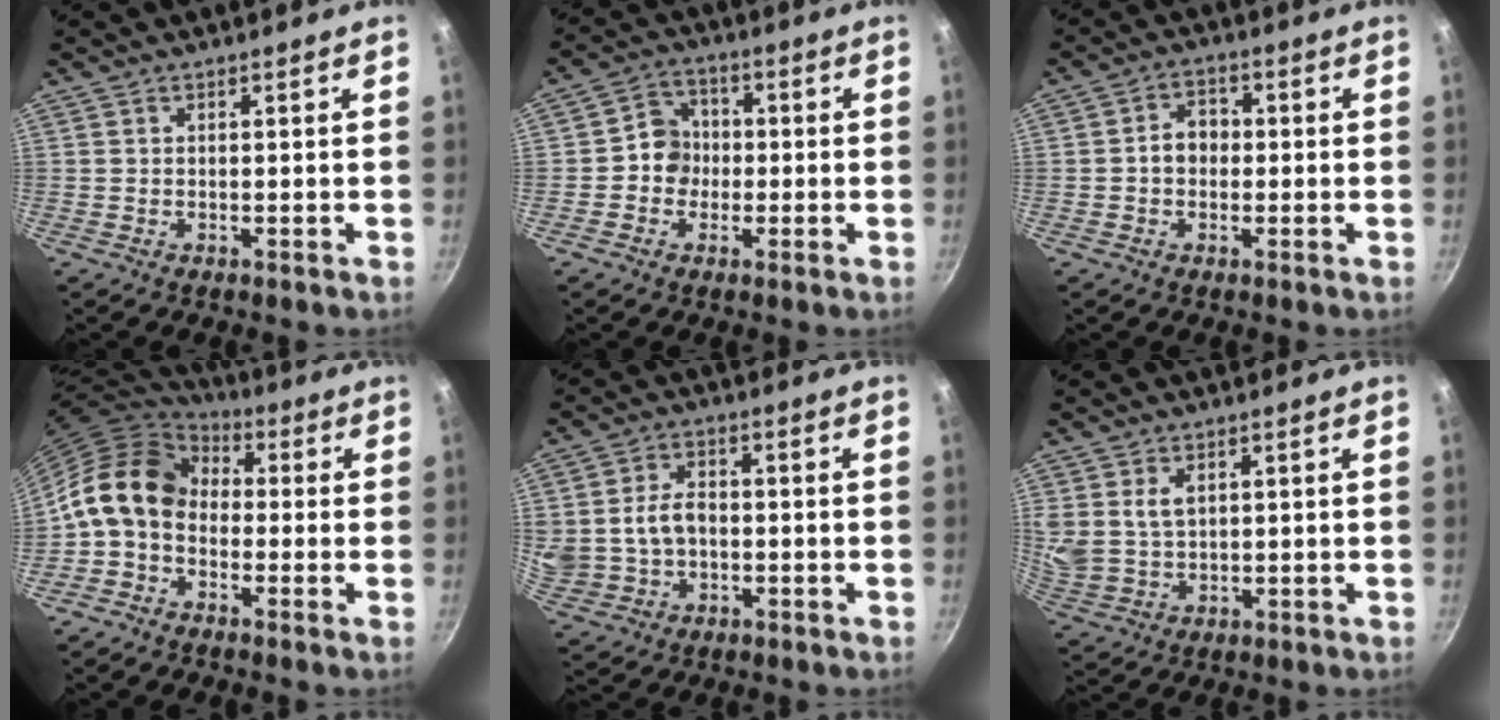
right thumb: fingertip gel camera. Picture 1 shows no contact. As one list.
[{"total": 1.1, "force": [0.0, 0.9, 0.6], "torque": [-0.010, 0.004, -0.001]}, {"total": 4.8, "force": [-0.3, 3.9, 2.8], "torque": [-0.017, 0.016, -0.011]}, {"total": 12.6, "force": [-1.0, 9.5, 8.2], "torque": [-0.126, 0.043, -0.043]}, {"total": 10.8, "force": [-0.1, 8.4, 6.8], "torque": [-0.125, 0.021, 0.006]}, {"total": 6.5, "force": [2.2, 4.4, 4.2], "torque": [-0.076, -0.014, 0.053]}]